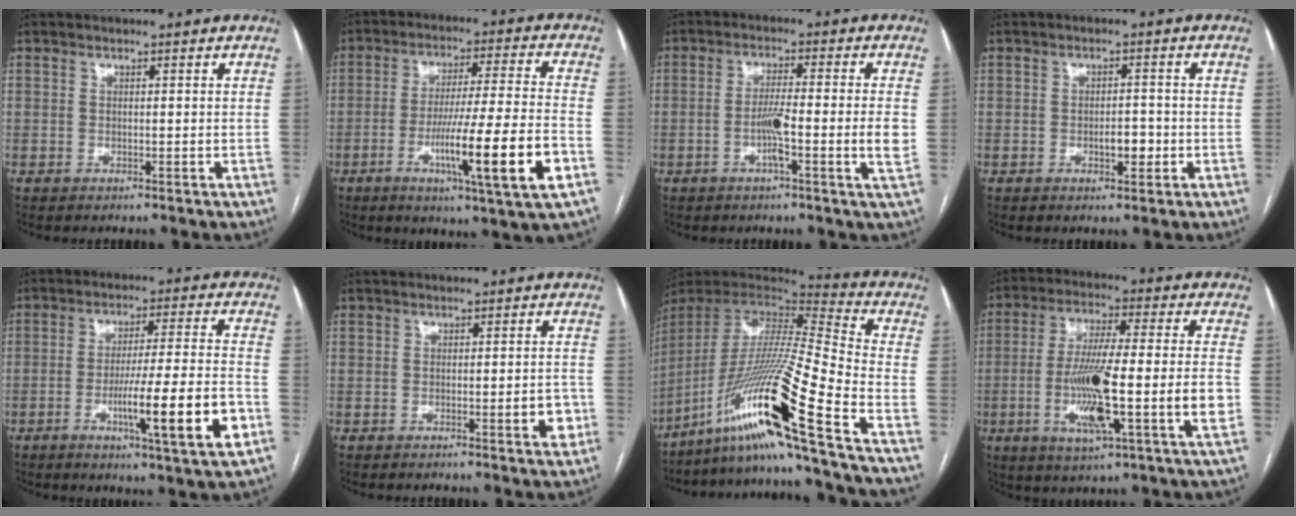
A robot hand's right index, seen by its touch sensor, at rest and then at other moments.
{"total": 16.3, "force": [-5.8, -0.7, 15.2], "torque": [-0.253, -0.018, -0.094]}
{"total": 7.5, "force": [-1.6, -0.5, 7.3], "torque": [-0.127, -0.001, -0.030]}
{"total": 3.1, "force": [-1.0, 1.3, 2.6], "torque": [-0.038, 0.003, -0.011]}
{"total": 14.2, "force": [-5.0, -0.4, 13.3], "torque": [-0.218, -0.013, -0.081]}
{"total": 3.6, "force": [-1.4, 0.6, 3.3], "torque": [-0.040, -0.001, -0.017]}
{"total": 24.4, "force": [-14.1, -1.8, 19.8], "torque": [-0.389, -0.035, -0.267]}
{"total": 16.4, "force": [-3.6, 0.7, 16.0], "torque": [-0.295, -0.005, -0.064]}